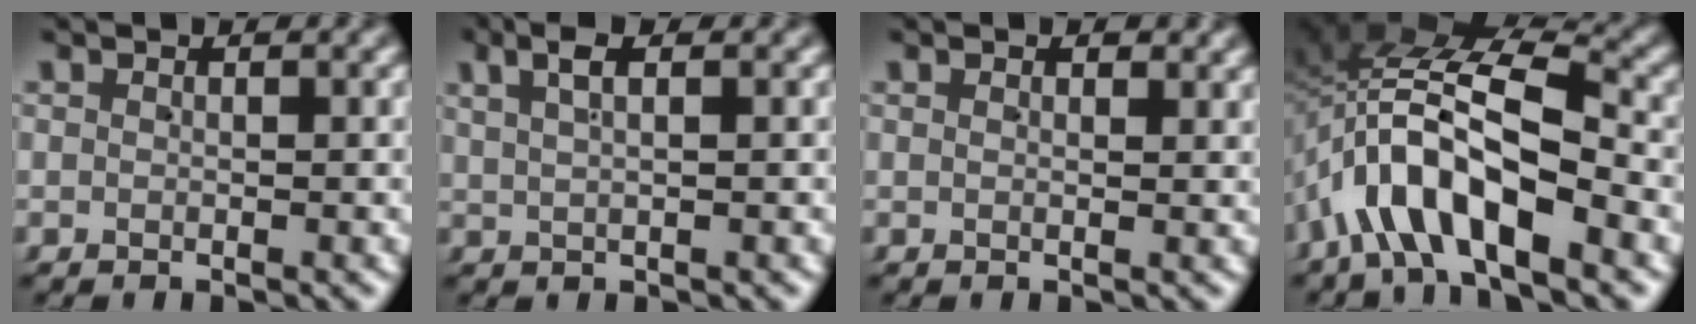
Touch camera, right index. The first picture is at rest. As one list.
[{"total": 2.9, "force": [1.7, 0.7, 2.2], "torque": [-0.036, 0.016, 0.027]}, {"total": 0.9, "force": [0.7, 0.4, 0.5], "torque": [-0.002, -0.002, 0.010]}, {"total": 11.5, "force": [0.3, 7.2, 9.0], "torque": [-0.182, 0.003, -0.007]}]